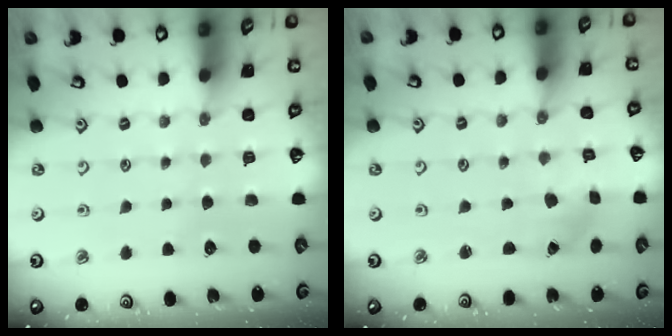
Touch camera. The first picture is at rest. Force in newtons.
{"total": 2.7, "press": 2.3, "slide": 1.3}